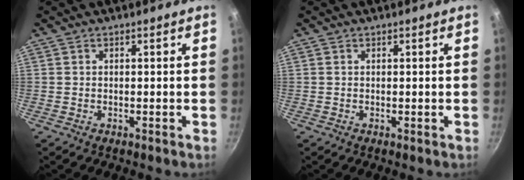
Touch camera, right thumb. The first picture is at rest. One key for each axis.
{"total": 0.0}